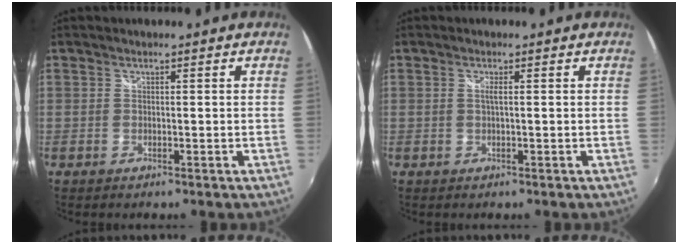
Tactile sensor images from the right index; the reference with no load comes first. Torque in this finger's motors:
{"motor_torque": [0.20, 0.22, 0.00, 0.01]}